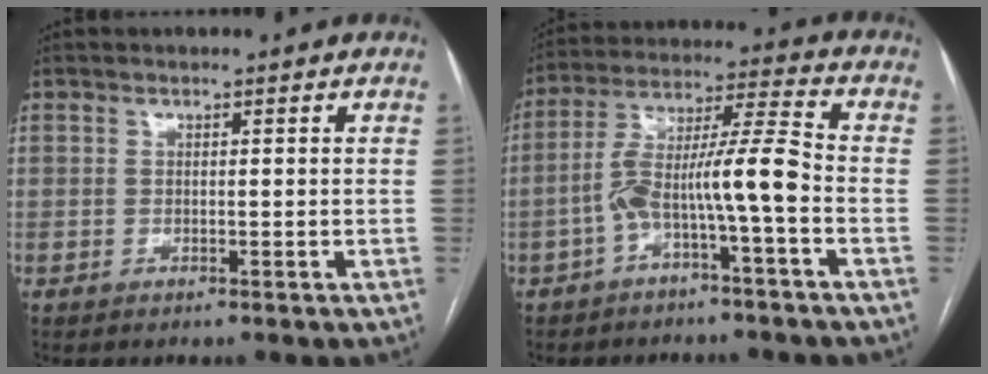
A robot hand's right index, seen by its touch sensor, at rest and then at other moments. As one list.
[{"total": 10.1, "force": [-3.4, 0.1, 9.5], "torque": [-0.175, 0.036, -0.062]}]